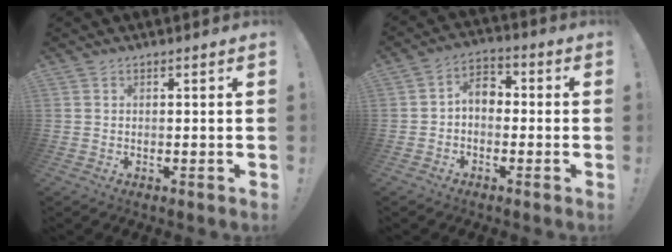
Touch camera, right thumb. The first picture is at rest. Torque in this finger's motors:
{"motor_torque": [0.35, 0.09, 0.04, -0.01, 0.01]}